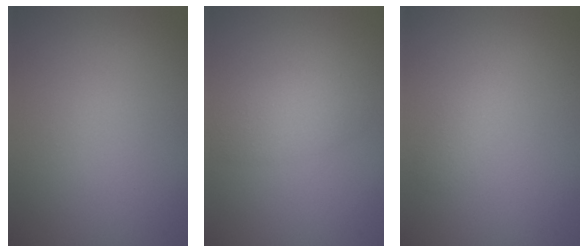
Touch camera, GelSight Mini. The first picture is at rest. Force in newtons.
{"total": 2.5, "press": 2.4, "slide": 0.2}
{"total": 1.2, "press": 1.2, "slide": 0.1}